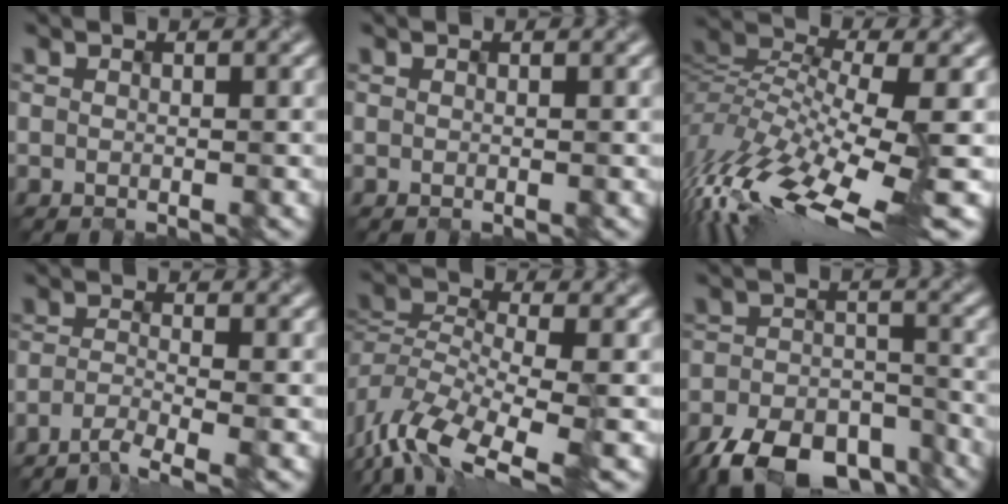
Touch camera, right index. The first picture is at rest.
{"total": 0.0}
{"total": 11.7, "force": [-3.5, 3.9, 10.4], "torque": [-0.216, 0.004, -0.049]}
{"total": 3.0, "force": [-2.5, 0.2, 1.7], "torque": [-0.031, -0.003, -0.054]}
{"total": 8.6, "force": [-5.1, 3.9, 5.7], "torque": [-0.116, -0.015, -0.098]}
{"total": 9.9, "force": [-7.9, 4.3, 4.2], "torque": [-0.079, -0.020, -0.123]}